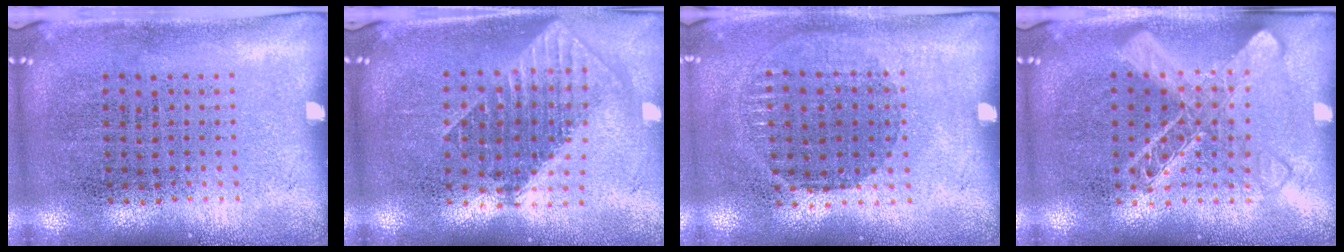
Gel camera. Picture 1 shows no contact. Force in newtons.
{"total": 1.8, "press": 1.5, "slide": 1.1}
{"total": 1.0, "press": 0.9, "slide": 0.4}
{"total": 2.9, "press": 2.9, "slide": 0.5}